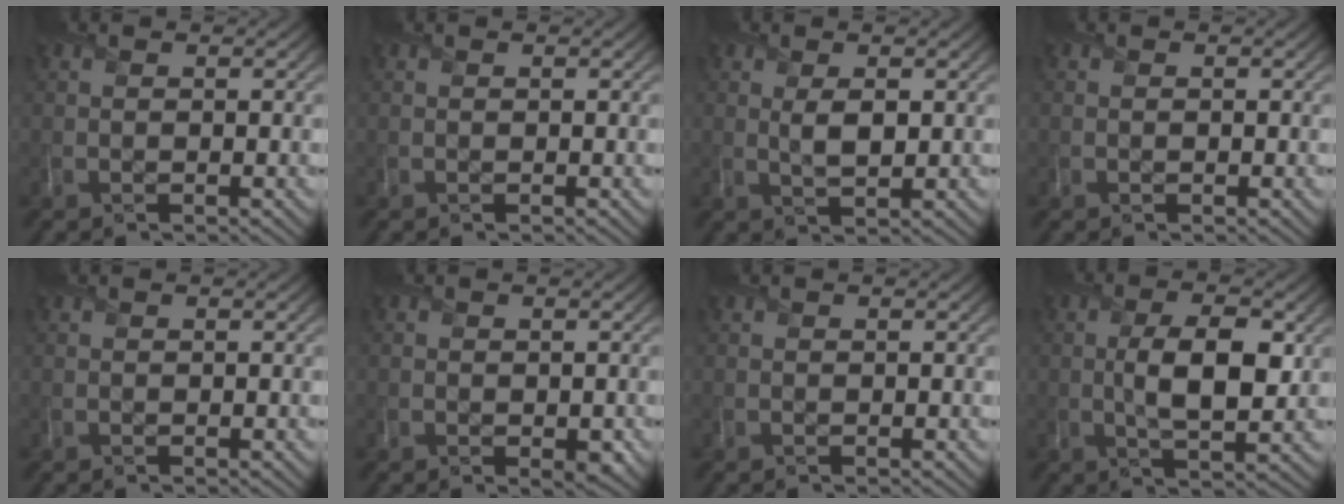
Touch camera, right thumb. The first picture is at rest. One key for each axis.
{"total": 0.0}
{"total": 2.8, "fx": 0.6, "fy": 1.4, "fz": 2.4, "tx": -0.051, "ty": -0.006, "tz": 0.012}
{"total": 0.5, "fx": -0.2, "fy": 0.5, "fz": 0.2, "tx": -0.001, "ty": -0.003, "tz": -0.004}
{"total": 0.0}
{"total": 1.7, "fx": -0.3, "fy": 1.3, "fz": 1.0, "tx": -0.018, "ty": -0.013, "tz": -0.005}
{"total": 0.0}
{"total": 7.6, "fx": 0.3, "fy": 3.3, "fz": 6.8, "tx": -0.123, "ty": -0.005, "tz": 0.005}